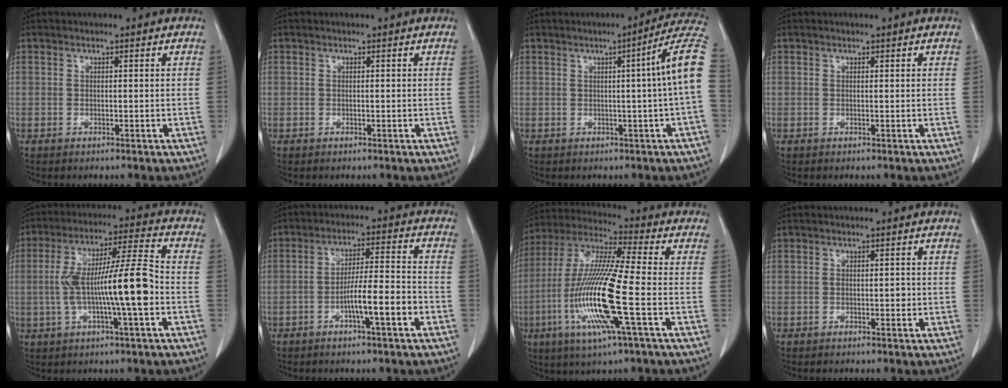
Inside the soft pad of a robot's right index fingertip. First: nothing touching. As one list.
[{"total": 0.0}, {"total": 8.8, "force": [0.5, -1.4, 8.7], "torque": [-0.097, 0.015, -0.001]}, {"total": 0.0}, {"total": 13.3, "force": [-2.2, 0.6, 13.1], "torque": [-0.240, 0.017, -0.038]}, {"total": 8.0, "force": [-3.4, 0.3, 7.3], "torque": [-0.125, 0.013, -0.053]}, {"total": 16.7, "force": [-4.5, 0.3, 16.0], "torque": [-0.335, -0.016, -0.091]}, {"total": 1.1, "force": [-0.3, 0.6, 0.9], "torque": [-0.010, 0.003, -0.002]}]